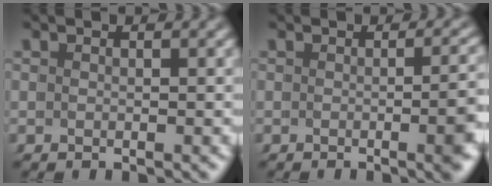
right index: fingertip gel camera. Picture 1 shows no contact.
{"total": 3.5, "force": [-1.0, 0.1, 3.3], "torque": [-0.025, 0.003, -0.017]}